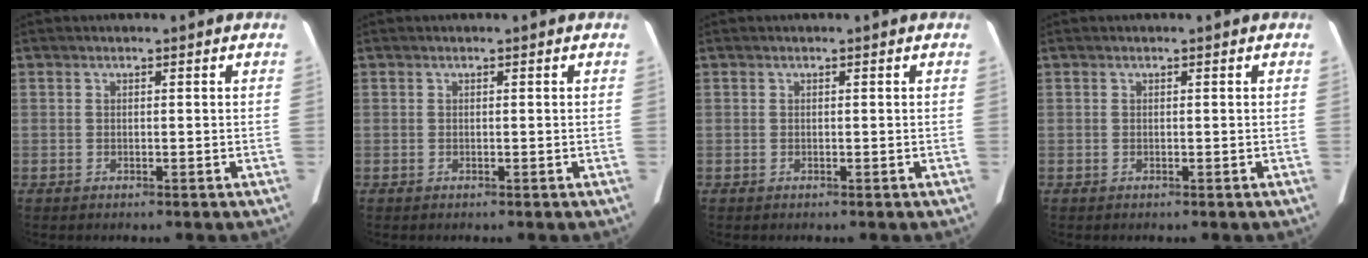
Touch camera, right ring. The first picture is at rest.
{"total": 0.0}
{"total": 0.0}
{"total": 0.0}